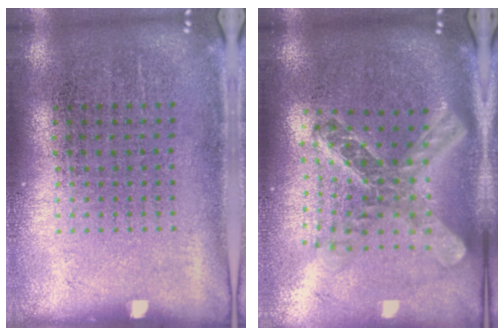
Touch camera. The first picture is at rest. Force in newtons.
{"total": 2.3, "press": 1.8, "slide": 1.5}